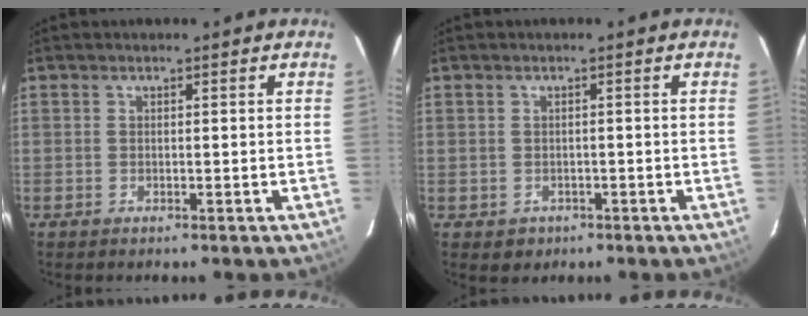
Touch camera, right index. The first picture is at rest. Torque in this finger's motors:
{"motor_torque": [-0.37, -0.03, -0.56, -0.20]}